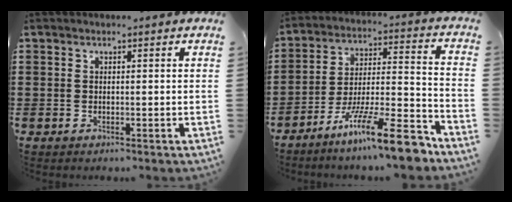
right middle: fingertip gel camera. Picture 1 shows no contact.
{"total": 14.2, "force": [-10.7, 1.1, 9.3], "torque": [-0.146, 0.029, -0.190]}